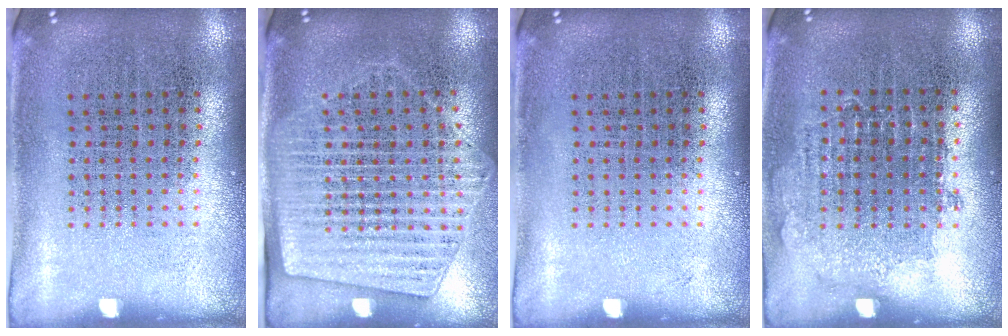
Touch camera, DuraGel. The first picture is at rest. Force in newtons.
{"total": 1.8, "press": 1.5, "slide": 1.0}
{"total": 0.0}
{"total": 0.8, "press": 0.7, "slide": 0.3}